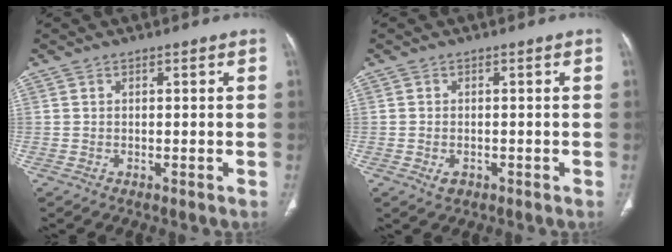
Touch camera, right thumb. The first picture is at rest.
{"total": 2.0, "force": [-0.9, 1.4, 1.2], "torque": [-0.019, 0.004, -0.008]}